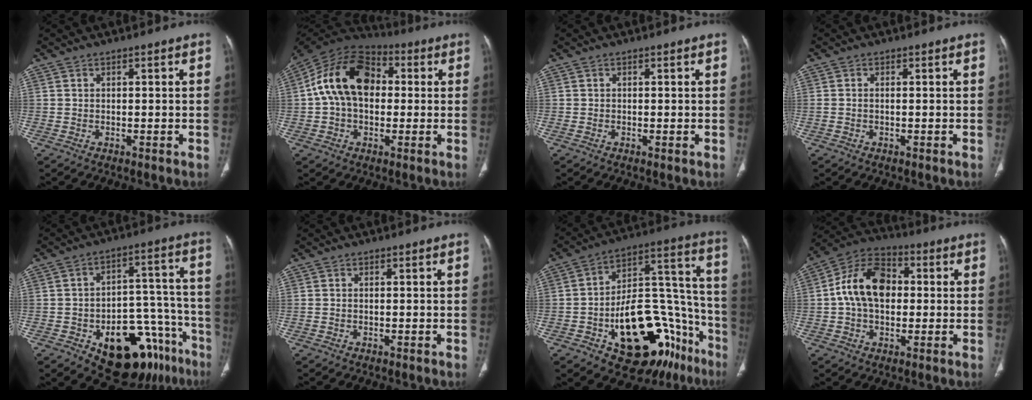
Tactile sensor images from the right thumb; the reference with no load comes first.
{"total": 16.5, "force": [1.7, 11.2, 11.9], "torque": [-0.198, 0.034, 0.018]}
{"total": 0.6, "force": [-0.1, 0.2, 0.6], "torque": [-0.013, -0.003, -0.003]}
{"total": 0.8, "force": [-0.1, 0.3, 0.7], "torque": [-0.018, 0.003, 0.000]}
{"total": 21.7, "force": [-11.7, 11.8, 14.0], "torque": [-0.107, 0.095, -0.155]}
{"total": 0.0}
{"total": 29.2, "force": [-13.1, 15.3, 21.1], "torque": [-0.229, 0.101, -0.180]}
{"total": 13.8, "force": [0.9, 9.4, 10.0], "torque": [-0.163, 0.027, 0.004]}